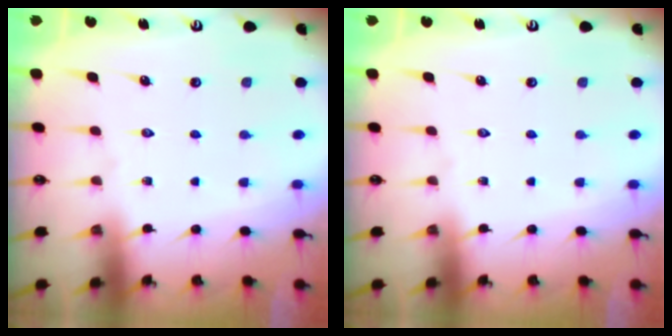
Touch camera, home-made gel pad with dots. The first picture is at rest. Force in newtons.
{"total": 0.0}